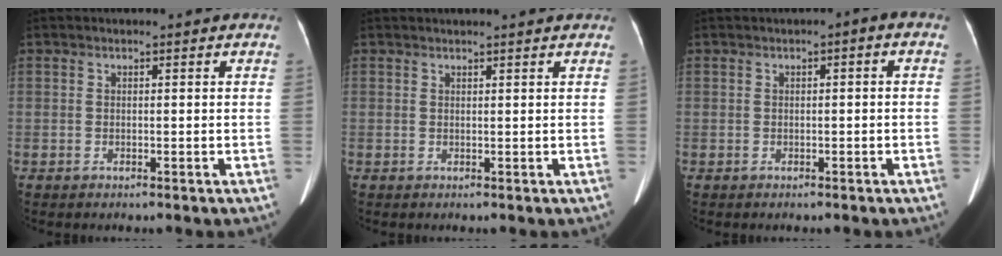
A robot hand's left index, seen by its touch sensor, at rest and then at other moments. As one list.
[{"total": 2.1, "force": [1.9, -0.2, 0.9], "torque": [-0.012, 0.018, 0.024]}, {"total": 1.2, "force": [-0.3, 0.4, 1.1], "torque": [-0.012, 0.010, -0.007]}]